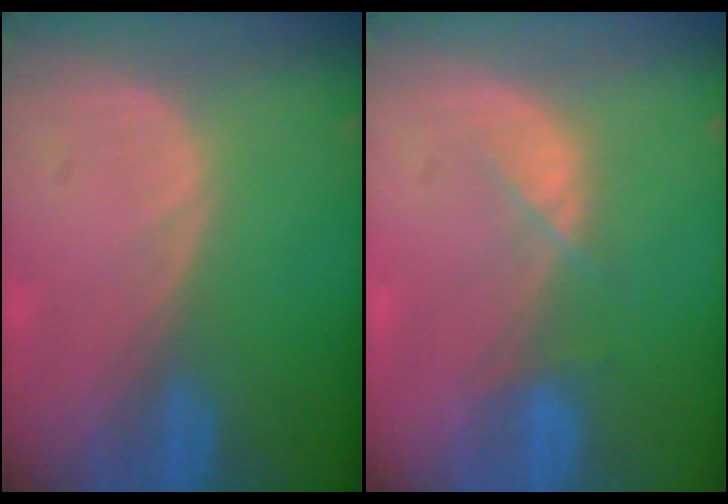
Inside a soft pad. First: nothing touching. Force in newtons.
{"total": 2.4, "press": 2.3, "slide": 0.5}